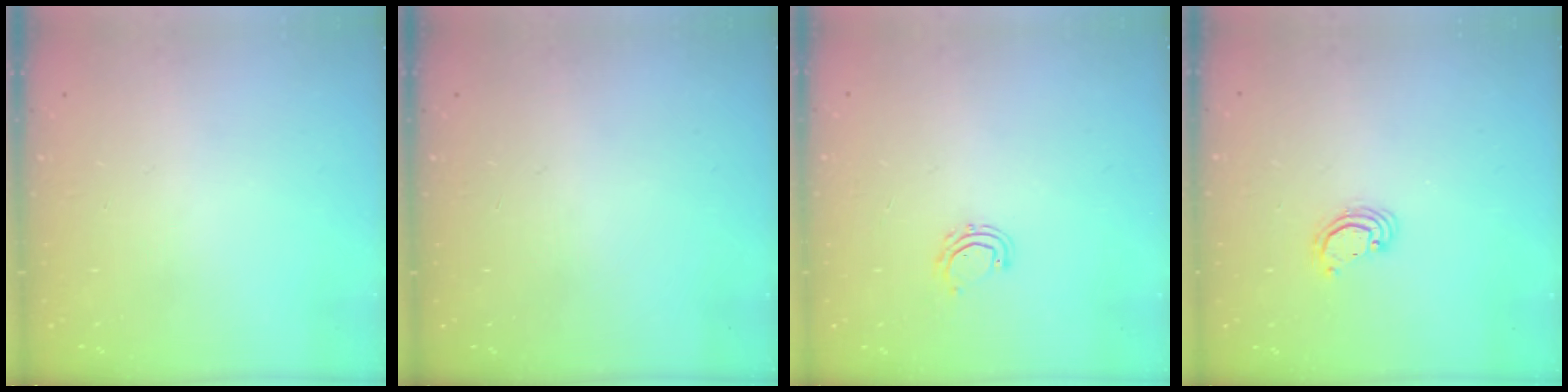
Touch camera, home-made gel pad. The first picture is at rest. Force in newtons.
{"total": 0.0}
{"total": 5.0, "press": 4.8, "slide": 1.0}
{"total": 3.0, "press": 3.0, "slide": 0.3}